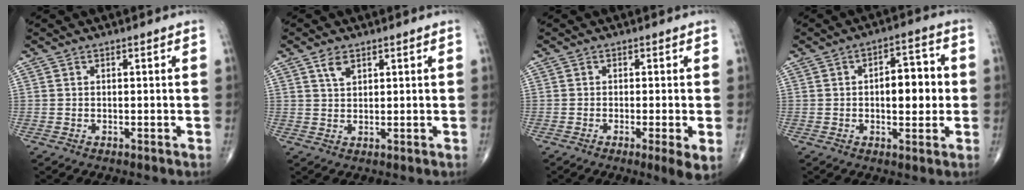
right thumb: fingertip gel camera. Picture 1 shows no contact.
{"total": 2.9, "force": [1.7, 1.5, 1.8], "torque": [-0.026, -0.005, 0.035]}
{"total": 4.1, "force": [-1.1, 0.4, 3.9], "torque": [-0.072, -0.014, -0.021]}
{"total": 8.6, "force": [0.1, 4.3, 7.4], "torque": [-0.083, 0.013, -0.002]}